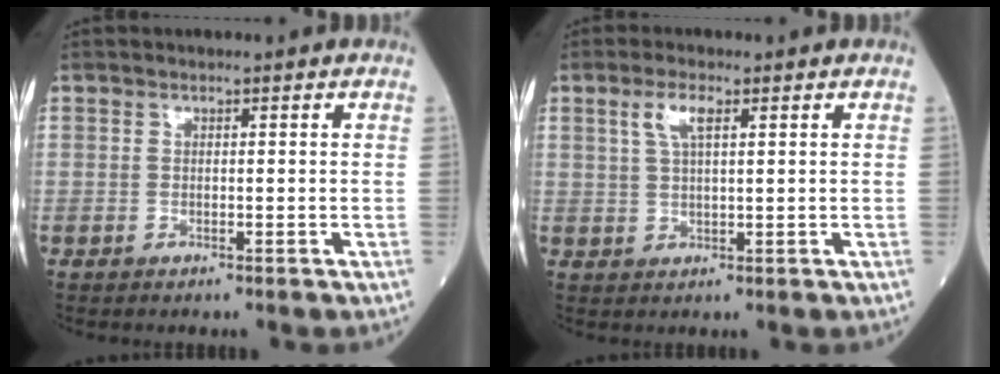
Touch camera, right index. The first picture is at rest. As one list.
[{"total": 3.7, "force": [1.7, 0.9, 3.2], "torque": [-0.069, 0.008, 0.035]}]